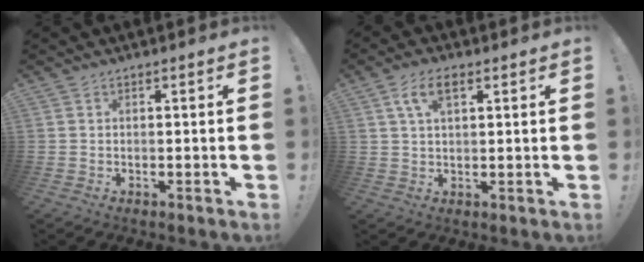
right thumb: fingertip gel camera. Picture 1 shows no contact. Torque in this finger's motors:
{"motor_torque": [-0.29, 0.32, 0.00, 0.00, 0.00]}